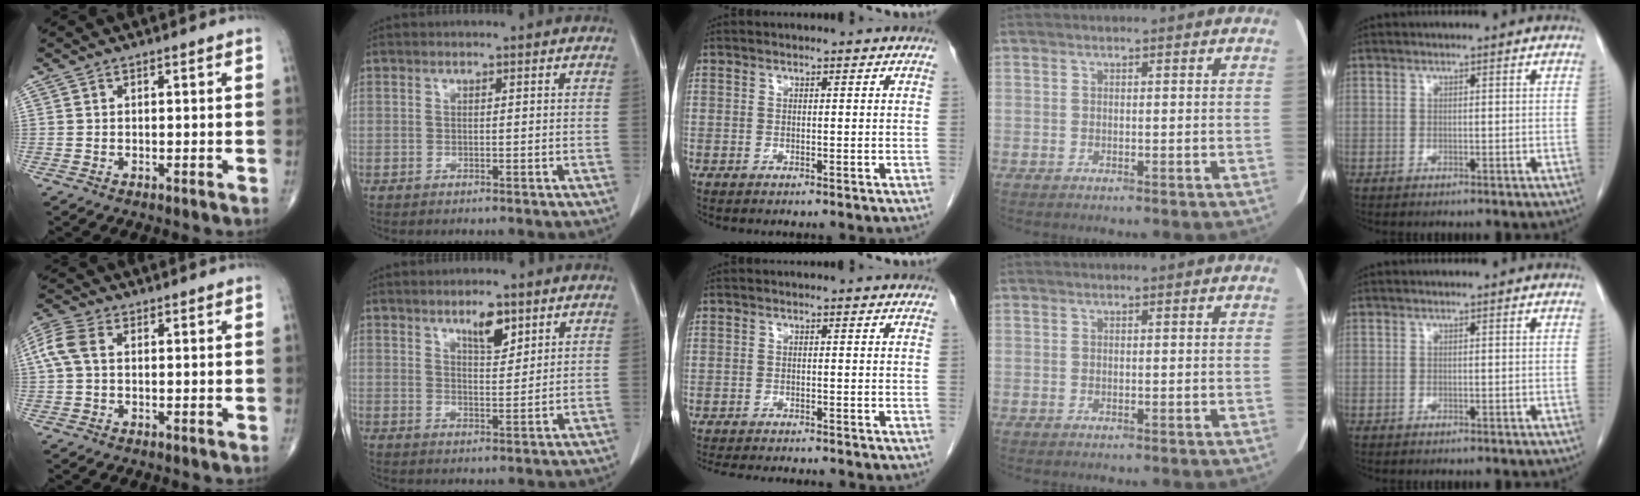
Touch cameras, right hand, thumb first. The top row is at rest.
{"thumb": {"total": 5.8, "force": [0.8, 3.6, 4.4], "torque": [-0.120, 0.021, 0.012]}, "index": {"total": 4.7, "force": [3.0, 1.5, 3.3], "torque": [-0.056, -0.002, 0.052]}, "middle": {"total": 8.7, "force": [-8.0, 1.1, 3.3], "torque": [-0.050, -0.015, -0.112]}}